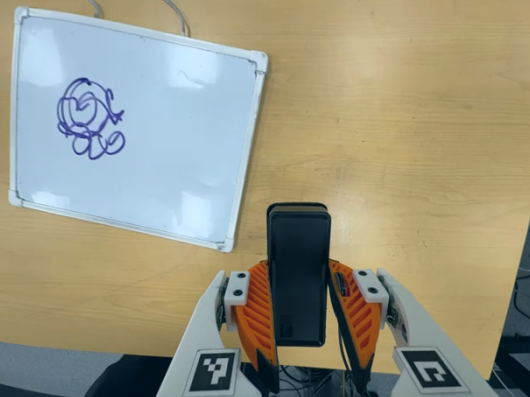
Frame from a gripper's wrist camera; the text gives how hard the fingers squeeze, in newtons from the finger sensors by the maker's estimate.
{"total": 3.7, "left": 2.1, "right": 5.3}